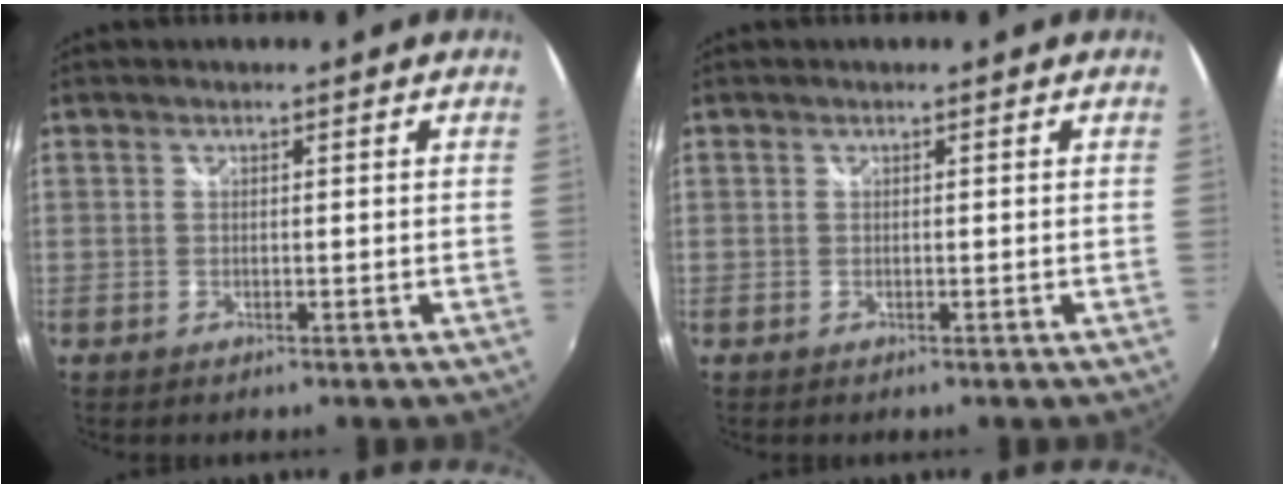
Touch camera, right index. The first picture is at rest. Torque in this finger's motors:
{"motor_torque": [0.07, 0.07, 0.00, 0.00]}